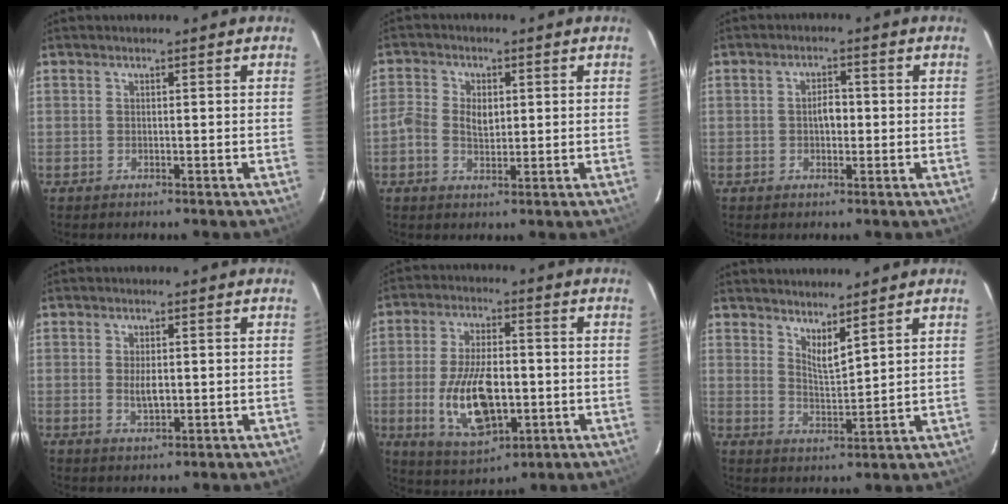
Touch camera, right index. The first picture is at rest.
{"total": 4.5, "force": [-0.1, 3.0, 3.3], "torque": [-0.071, 0.006, -0.007]}
{"total": 3.1, "force": [-0.2, 1.9, 2.5], "torque": [-0.043, 0.008, -0.003]}
{"total": 3.3, "force": [-0.1, 1.6, 2.8], "torque": [-0.049, -0.007, 0.001]}
{"total": 14.4, "force": [-2.8, 7.0, 12.3], "torque": [-0.242, -0.011, -0.037]}
{"total": 4.8, "force": [4.0, 0.6, 2.5], "torque": [-0.041, -0.009, 0.067]}